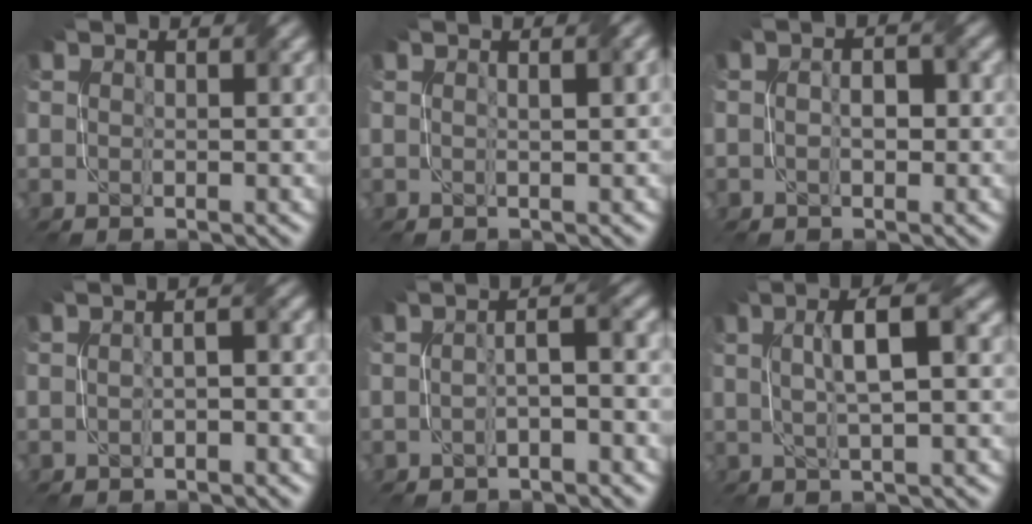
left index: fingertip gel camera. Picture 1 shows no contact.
{"total": 1.8, "force": [0.5, 0.6, 1.7], "torque": [-0.018, 0.007, 0.003]}
{"total": 1.8, "force": [-0.4, 0.9, 1.5], "torque": [-0.024, 0.008, -0.008]}
{"total": 1.9, "force": [-0.4, 0.6, 1.8], "torque": [-0.028, 0.003, -0.010]}
{"total": 2.5, "force": [-0.9, 0.5, 2.3], "torque": [-0.041, 0.010, -0.016]}
{"total": 4.5, "force": [0.8, 0.9, 4.3], "torque": [-0.073, 0.013, 0.015]}